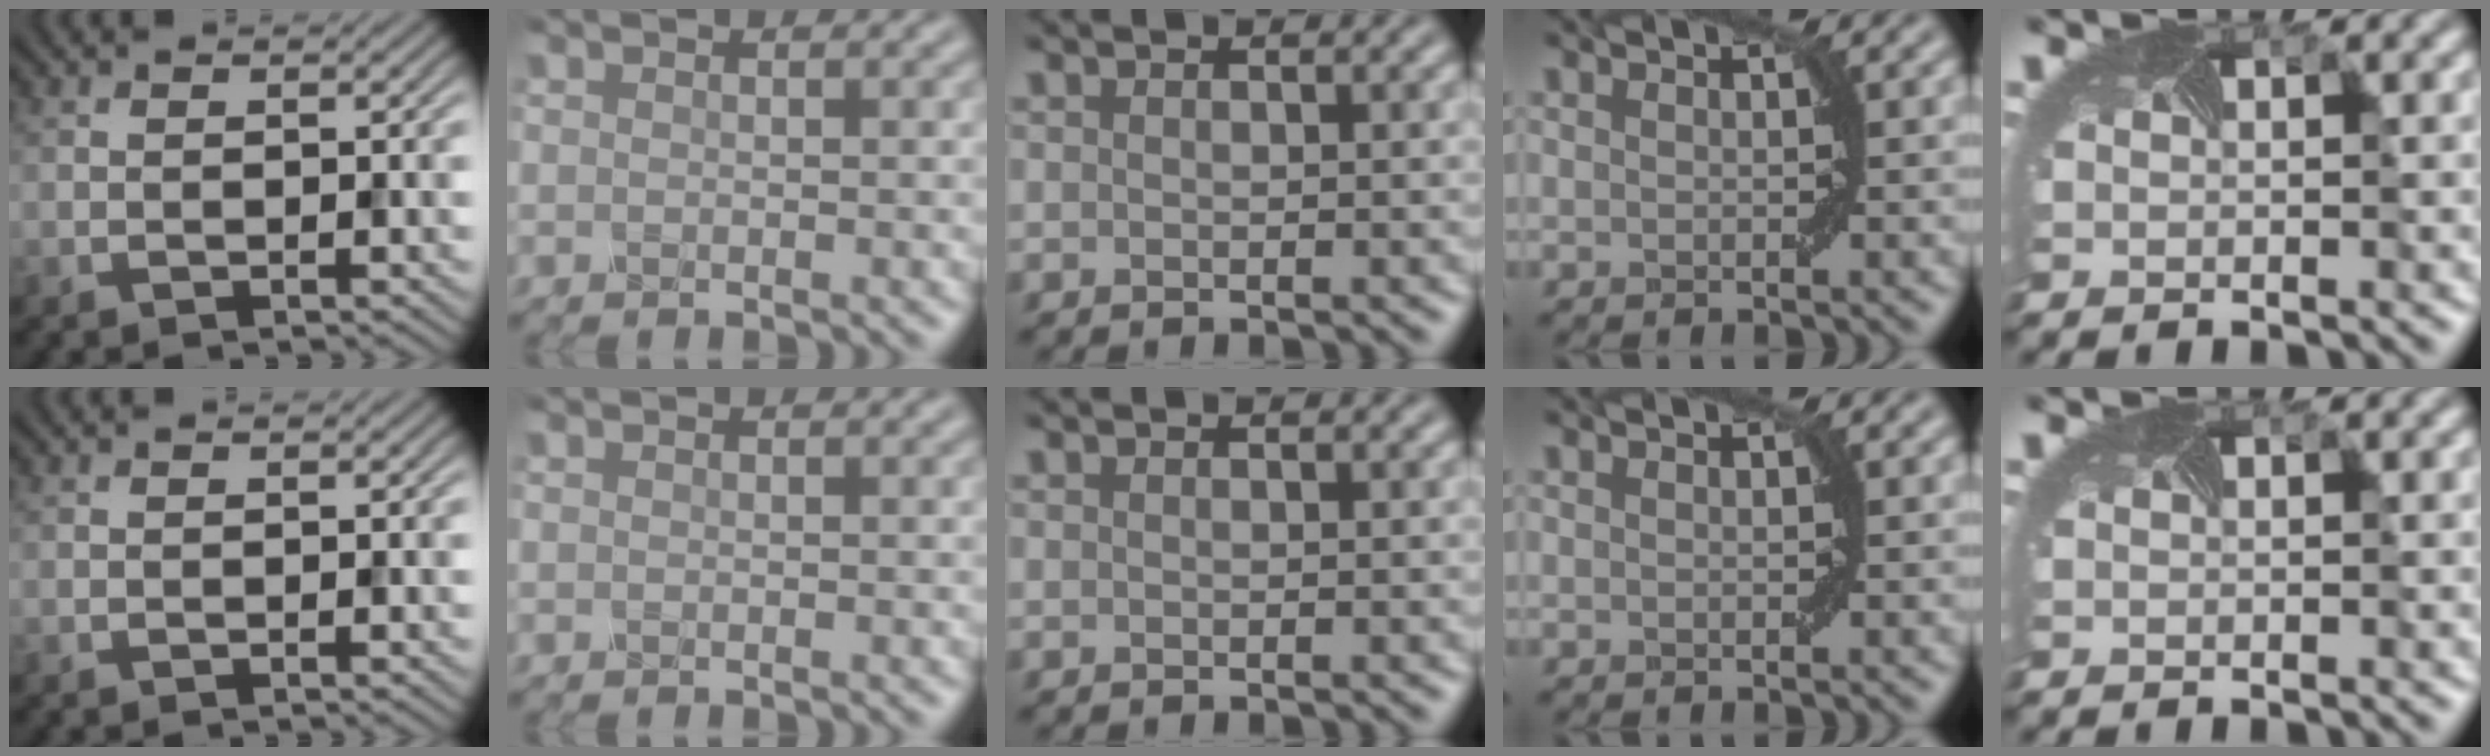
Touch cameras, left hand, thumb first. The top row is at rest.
{}